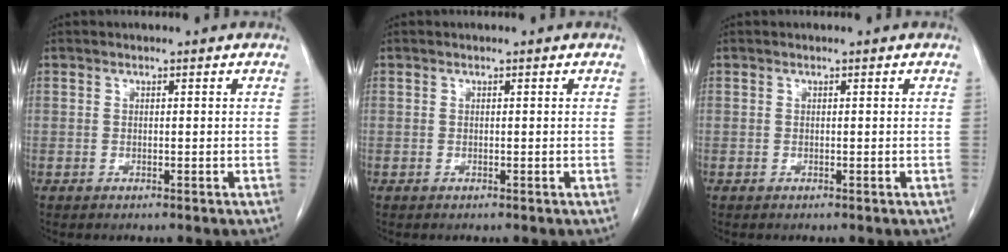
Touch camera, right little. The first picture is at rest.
{"total": 0.0}
{"total": 0.0}